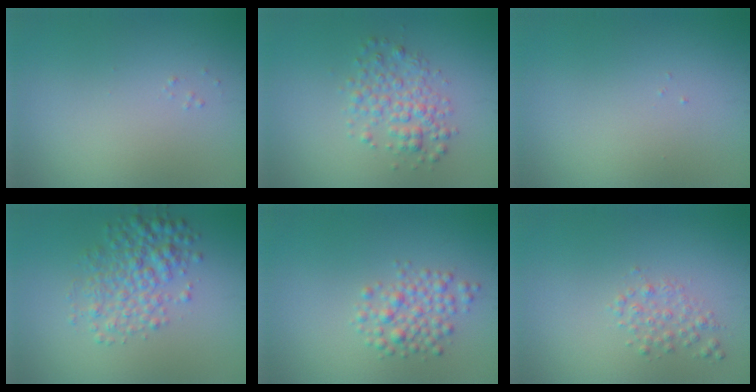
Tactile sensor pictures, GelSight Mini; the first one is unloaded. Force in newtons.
{"total": 3.0, "press": 3.0, "slide": 0.1}
{"total": 0.0}
{"total": 4.2, "press": 4.2, "slide": 0.1}
{"total": 2.7, "press": 2.7, "slide": 0.1}
{"total": 1.5, "press": 1.5, "slide": 0.1}